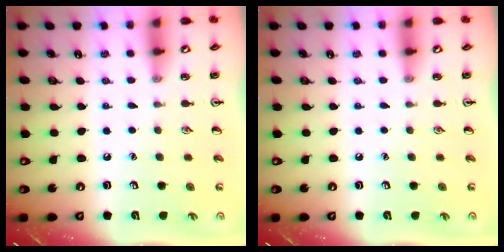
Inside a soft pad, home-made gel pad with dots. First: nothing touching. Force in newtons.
{"total": 0.0}